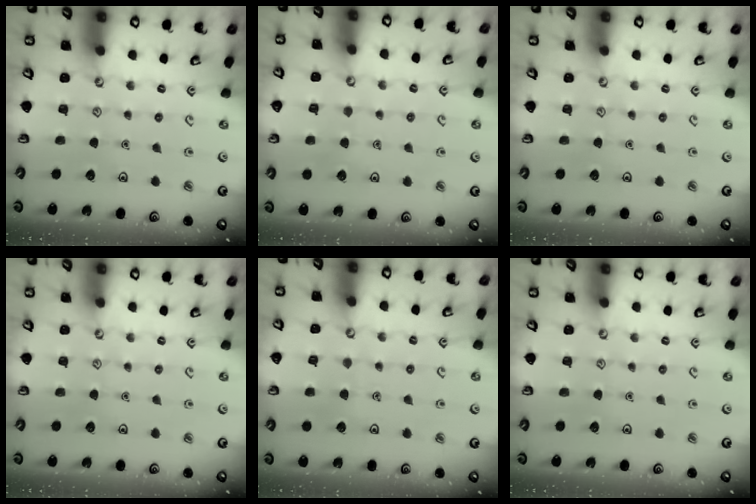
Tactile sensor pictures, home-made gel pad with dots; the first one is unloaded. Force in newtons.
{"total": 3.3, "press": 3.2, "slide": 0.3}
{"total": 0.0}
{"total": 0.0}
{"total": 2.7, "press": 2.7, "slide": 0.2}
{"total": 0.0}